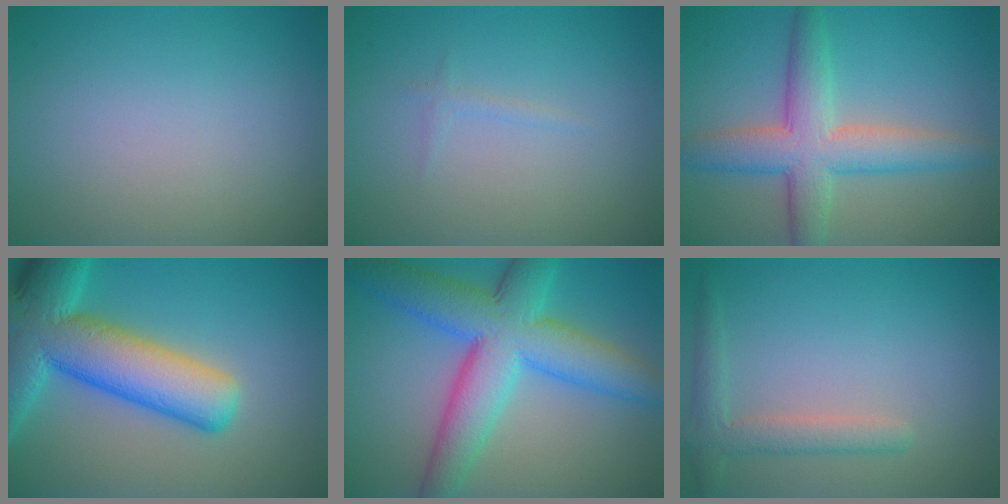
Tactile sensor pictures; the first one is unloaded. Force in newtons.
{"total": 0.7, "press": 0.7, "slide": 0.1}
{"total": 6.4, "press": 6.4, "slide": 0.1}
{"total": 11.9, "press": 11.9, "slide": 0.7}
{"total": 9.7, "press": 9.7, "slide": 0.2}
{"total": 2.6, "press": 2.5, "slide": 0.2}